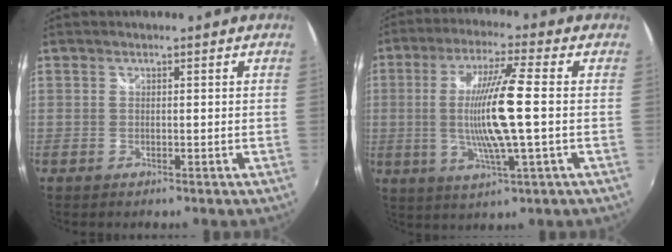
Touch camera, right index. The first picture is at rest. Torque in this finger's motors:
{"motor_torque": [1.33, 0.80, 0.38, 0.19]}